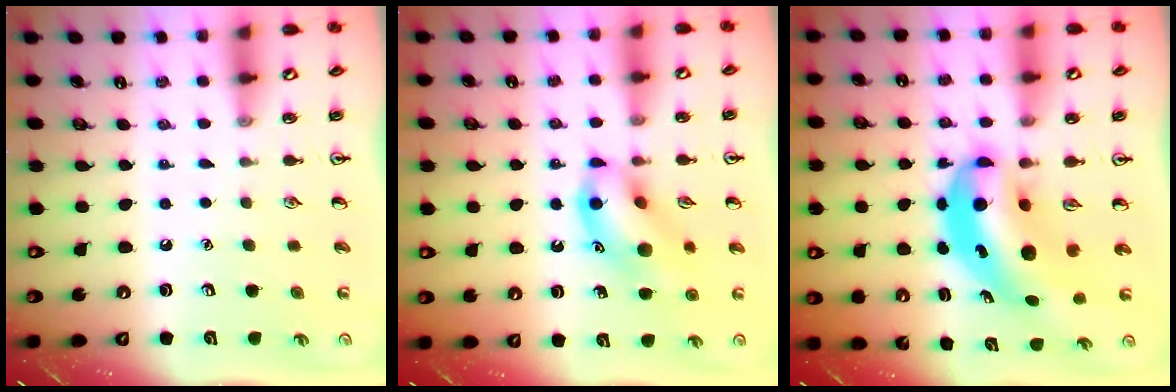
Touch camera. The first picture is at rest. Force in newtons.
{"total": 12.6, "press": 12.5, "slide": 1.5}
{"total": 9.5, "press": 9.1, "slide": 2.5}